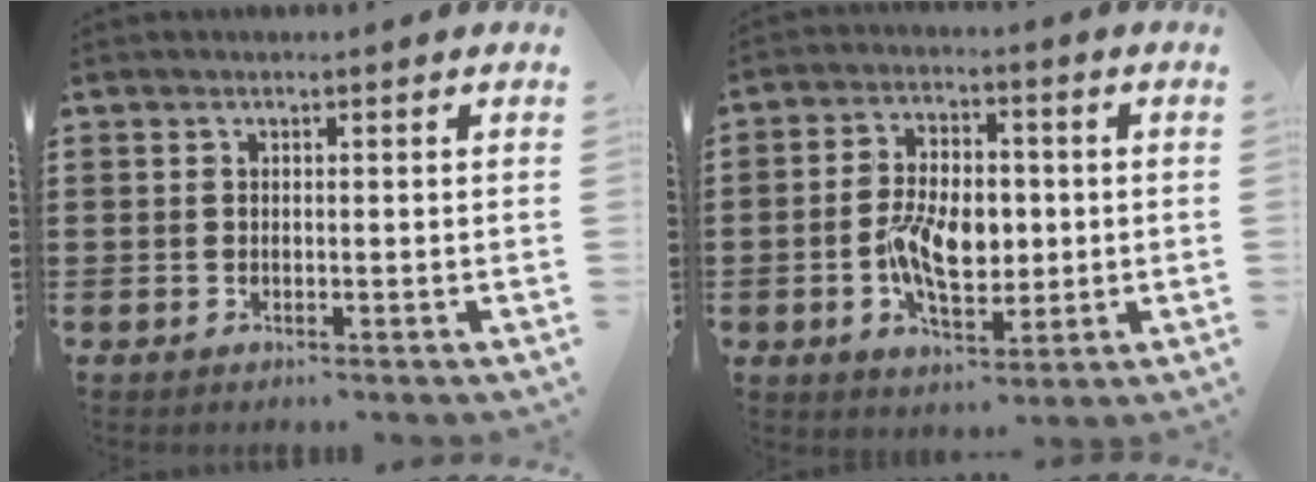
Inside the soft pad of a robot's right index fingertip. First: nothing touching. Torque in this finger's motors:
{"motor_torque": [2.14, 0.00, 1.05, 0.21]}